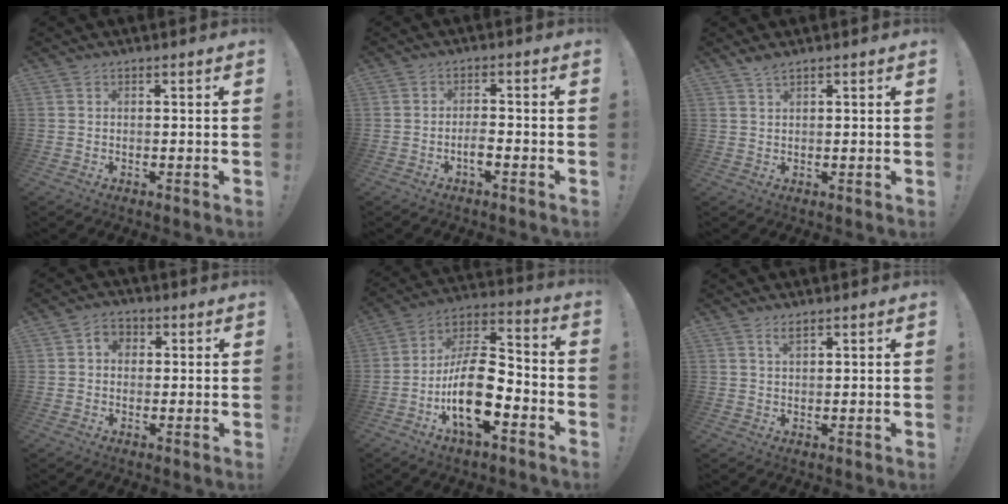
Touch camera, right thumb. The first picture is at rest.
{"total": 3.4, "force": [-1.6, 0.9, 2.8], "torque": [-0.053, -0.001, -0.028]}
{"total": 1.8, "force": [1.4, 0.3, 1.0], "torque": [-0.026, -0.001, 0.027]}
{"total": 4.0, "force": [0.6, 3.3, 2.2], "torque": [-0.035, 0.007, 0.011]}
{"total": 19.2, "force": [-6.3, 9.3, 15.6], "torque": [-0.289, 0.041, -0.098]}
{"total": 2.0, "force": [1.3, 0.5, 1.4], "torque": [-0.015, -0.006, 0.022]}